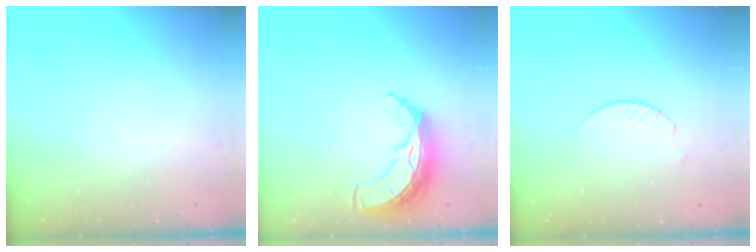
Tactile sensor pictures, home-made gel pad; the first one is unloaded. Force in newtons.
{"total": 10.9, "press": 10.9, "slide": 0.7}
{"total": 1.8, "press": 1.8, "slide": 0.2}